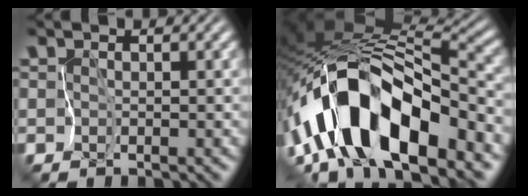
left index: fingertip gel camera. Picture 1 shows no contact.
{"total": 12.5, "force": [-6.2, 4.9, 9.8], "torque": [-0.171, 0.014, -0.098]}